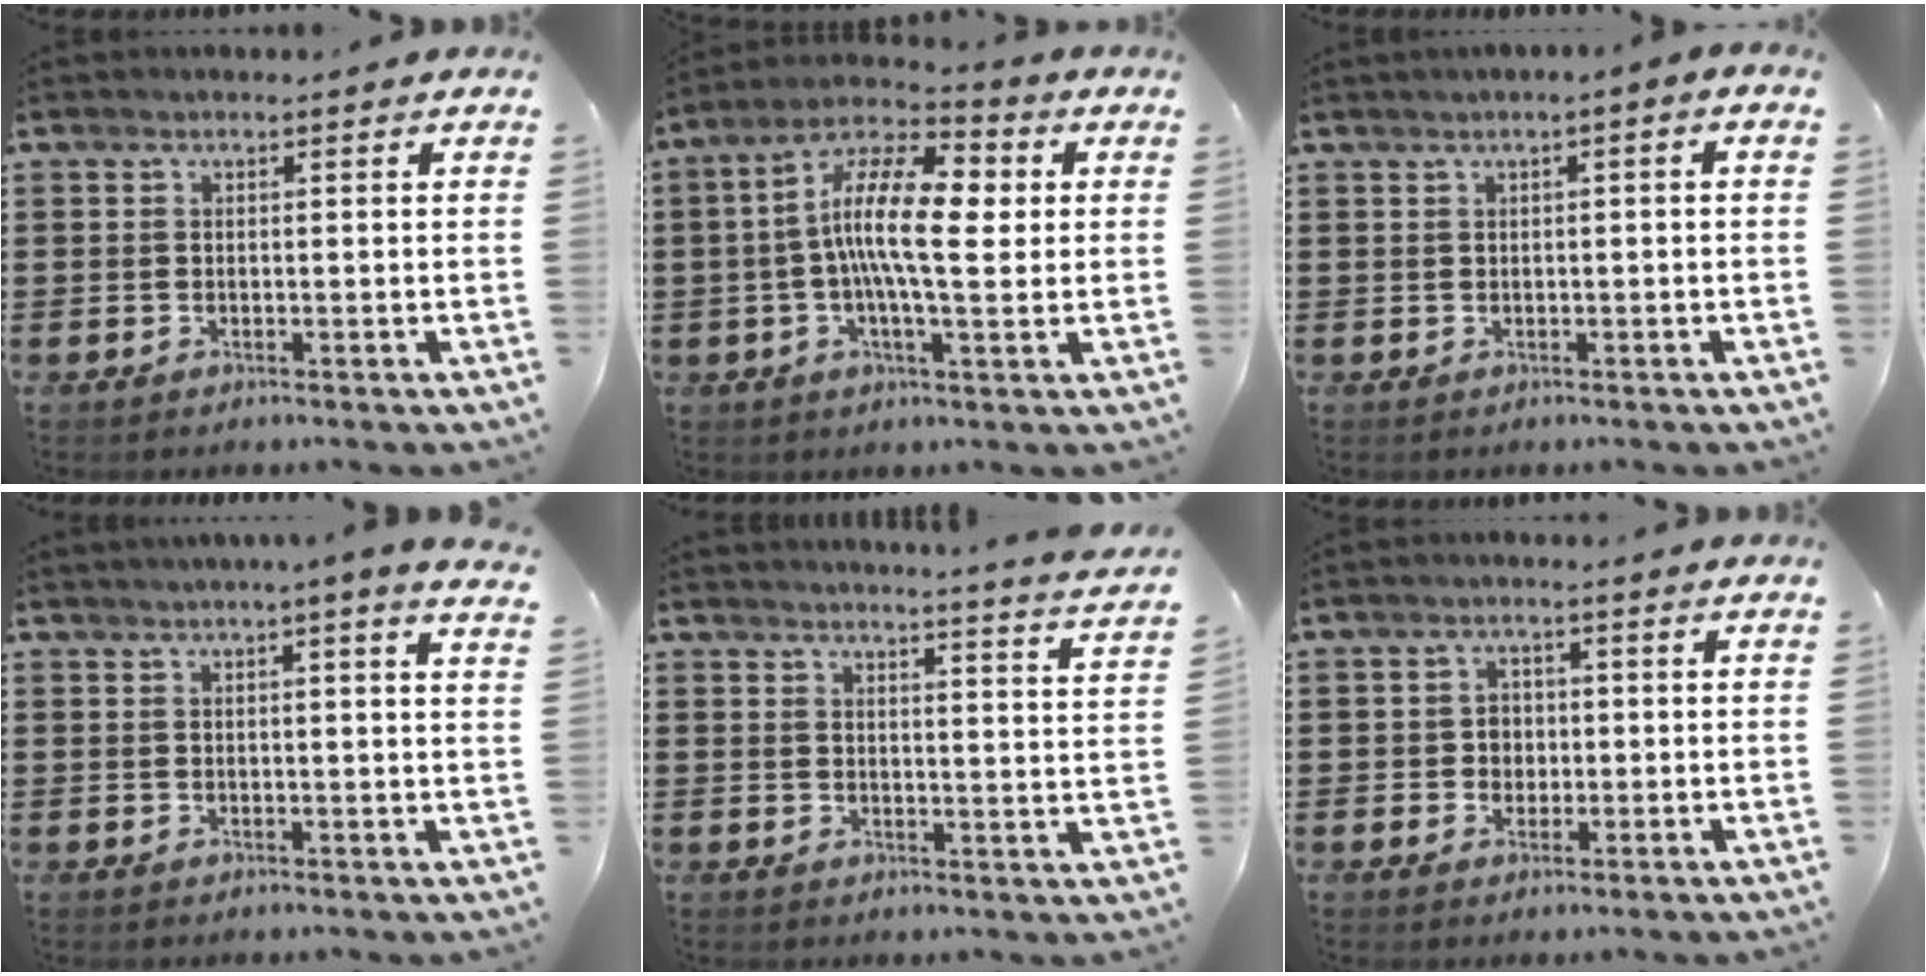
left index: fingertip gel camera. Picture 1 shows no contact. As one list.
[{"total": 13.9, "force": [1.7, 4.7, 13.0], "torque": [-0.255, -0.003, 0.028]}, {"total": 1.1, "force": [-0.3, 0.2, 1.0], "torque": [-0.016, -0.003, -0.007]}, {"total": 2.7, "force": [2.1, -0.8, 1.4], "torque": [-0.030, -0.005, 0.038]}, {"total": 3.7, "force": [3.5, -1.2, 0.4], "torque": [-0.017, -0.036, 0.055]}, {"total": 2.5, "force": [-0.1, 2.3, 0.9], "torque": [-0.027, 0.008, -0.006]}]